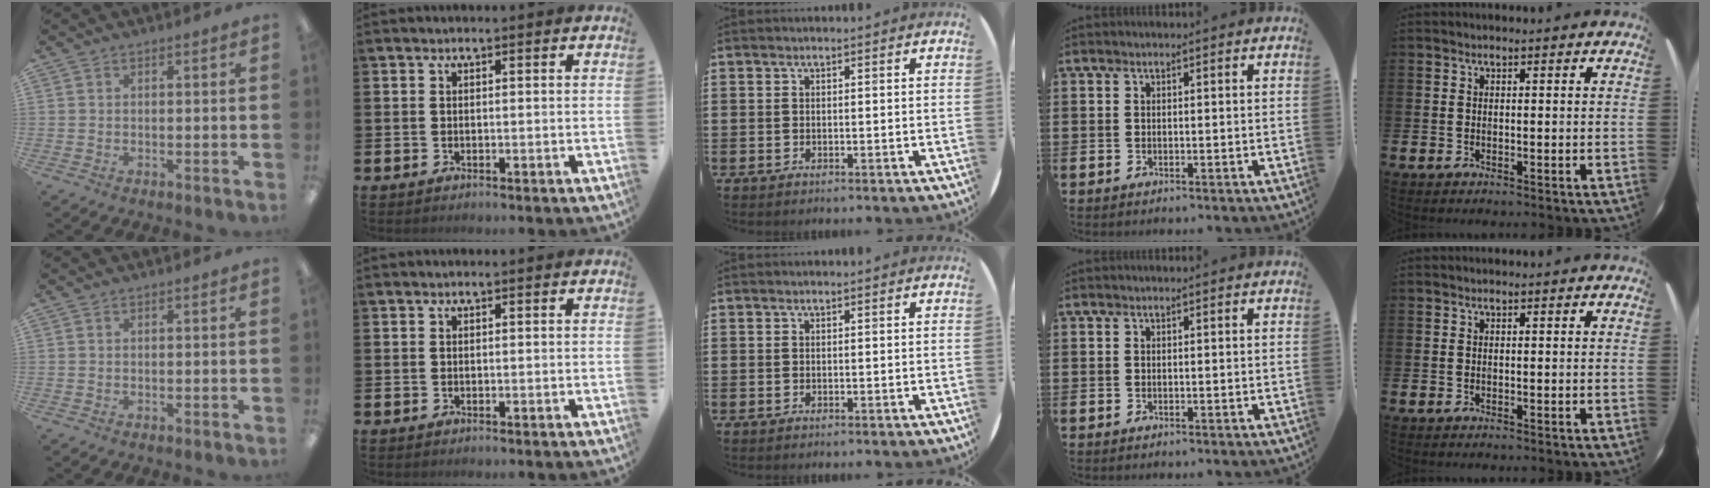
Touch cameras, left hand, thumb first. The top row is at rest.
{}